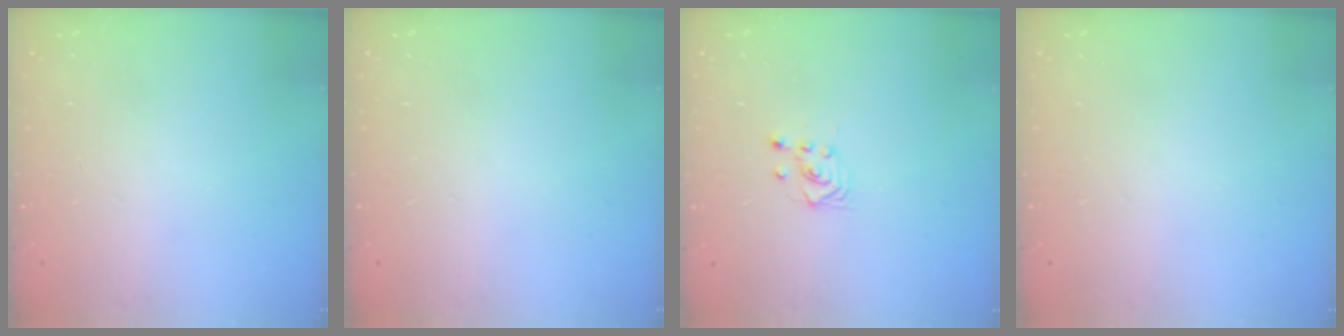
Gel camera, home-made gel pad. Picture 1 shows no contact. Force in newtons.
{"total": 0.0}
{"total": 3.5, "press": 3.1, "slide": 1.6}
{"total": 0.0}